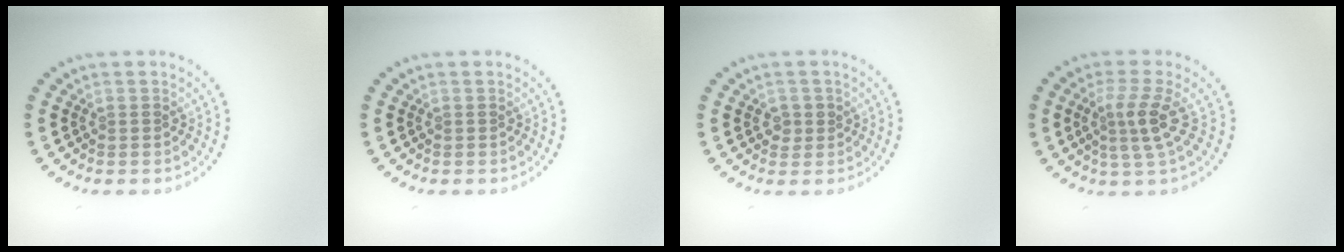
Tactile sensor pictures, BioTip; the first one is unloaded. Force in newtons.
{"total": 0.0}
{"total": 1.3, "press": 1.2, "slide": 0.3}
{"total": 2.9, "press": 2.4, "slide": 1.7}